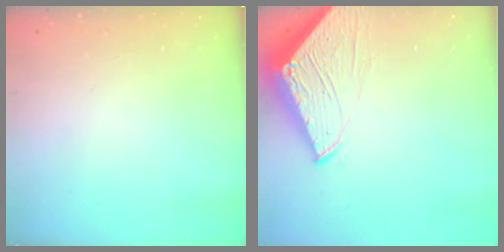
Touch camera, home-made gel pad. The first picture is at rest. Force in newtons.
{"total": 6.8, "press": 6.8, "slide": 0.8}